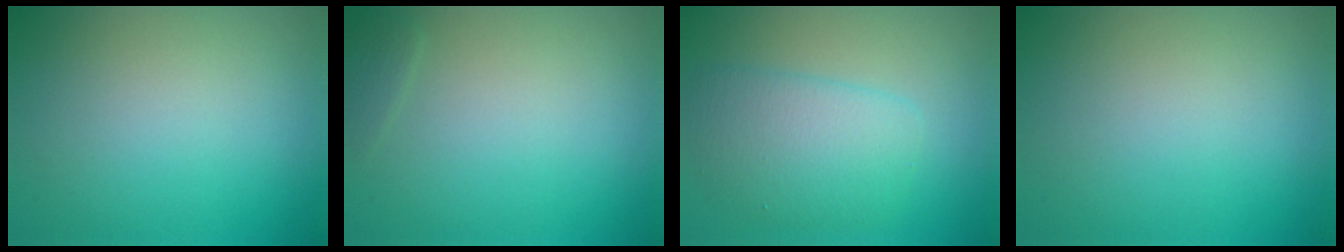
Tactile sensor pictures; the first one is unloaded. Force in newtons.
{"total": 0.7, "press": 0.7, "slide": 0.1}
{"total": 4.5, "press": 4.5, "slide": 0.0}
{"total": 0.0}